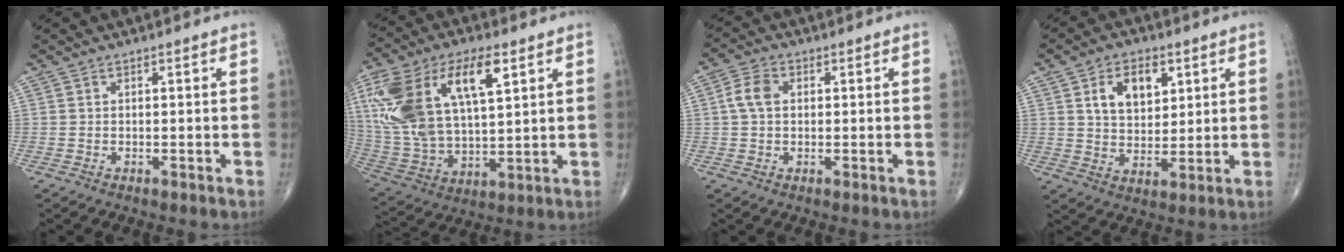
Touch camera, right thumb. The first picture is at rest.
{"total": 23.4, "force": [8.4, 11.1, 18.8], "torque": [-0.386, 0.000, 0.162]}
{"total": 4.5, "force": [0.6, 3.1, 3.1], "torque": [-0.066, 0.011, 0.007]}
{"total": 9.2, "force": [3.7, 5.8, 6.2], "torque": [-0.075, -0.016, 0.065]}